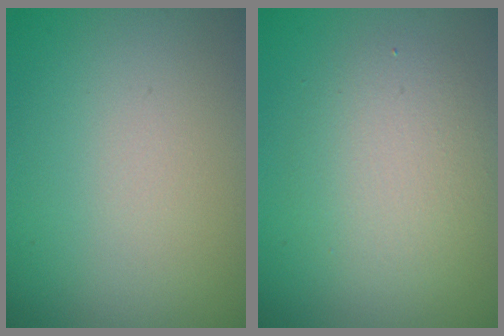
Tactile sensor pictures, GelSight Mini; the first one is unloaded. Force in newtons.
{"total": 3.9, "press": 3.9, "slide": 0.2}